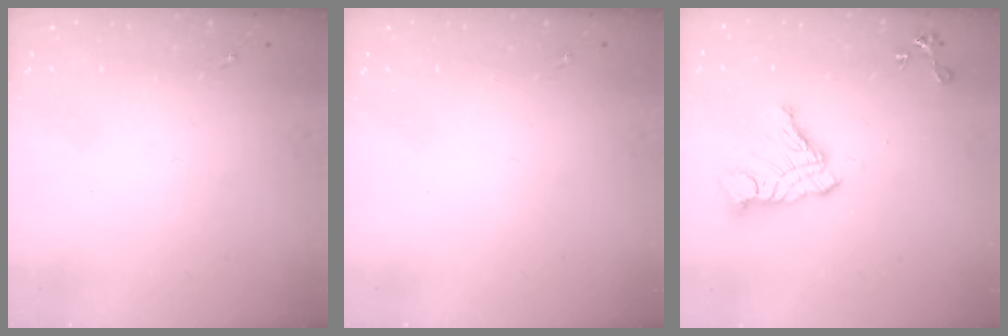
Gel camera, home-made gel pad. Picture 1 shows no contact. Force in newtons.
{"total": 0.0}
{"total": 13.2, "press": 13.2, "slide": 1.3}